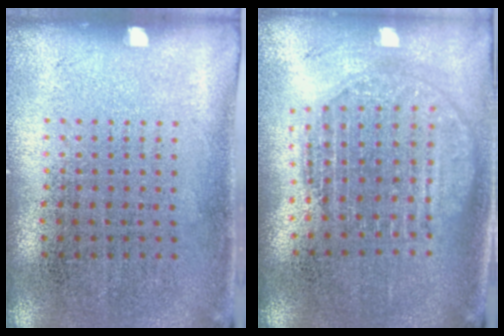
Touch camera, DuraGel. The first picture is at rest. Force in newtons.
{"total": 1.8, "press": 1.5, "slide": 1.0}